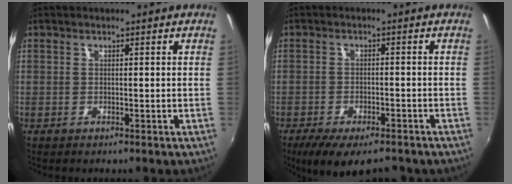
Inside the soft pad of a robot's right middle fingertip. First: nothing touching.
{"total": 11.5, "force": [-8.7, 3.9, 6.4], "torque": [-0.134, -0.035, -0.139]}